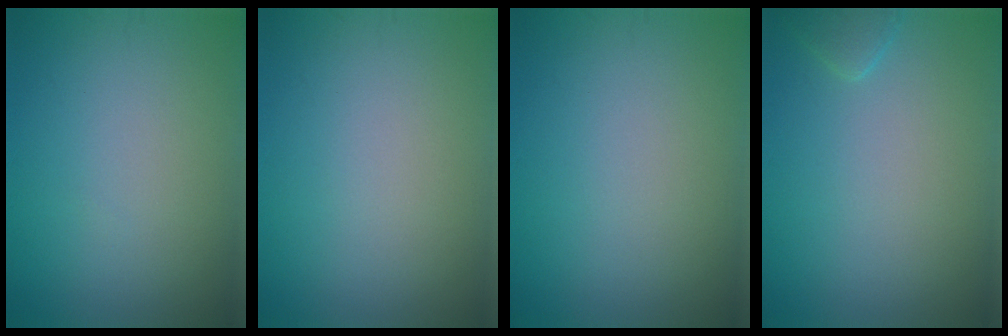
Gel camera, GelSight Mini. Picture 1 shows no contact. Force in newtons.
{"total": 0.0}
{"total": 0.0}
{"total": 1.1, "press": 1.1, "slide": 0.1}